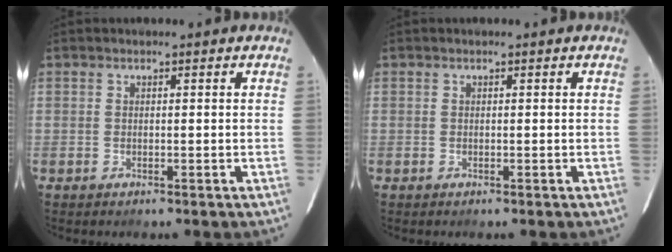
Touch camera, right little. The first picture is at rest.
{"total": 0.0}